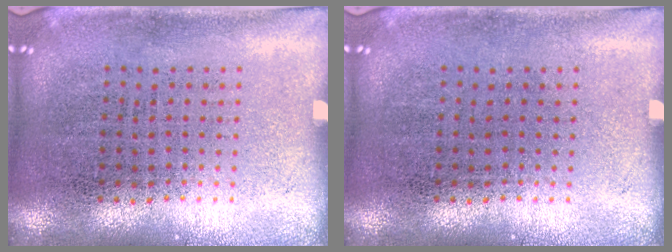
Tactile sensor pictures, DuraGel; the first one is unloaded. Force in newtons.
{"total": 0.0}